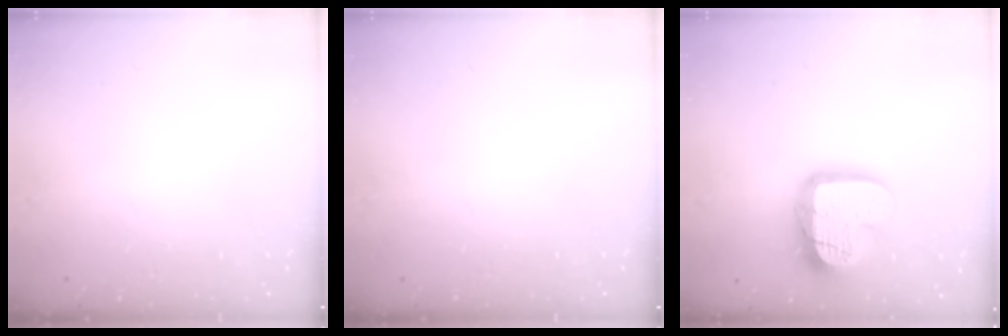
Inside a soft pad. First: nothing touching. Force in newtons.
{"total": 0.0}
{"total": 16.9, "press": 16.9, "slide": 1.4}